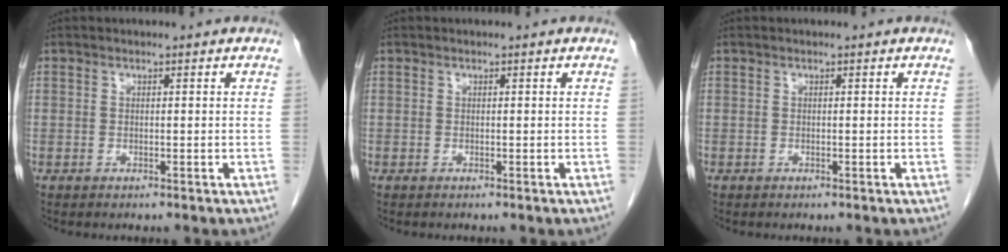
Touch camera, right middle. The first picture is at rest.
{"total": 0.0}
{"total": 0.0}